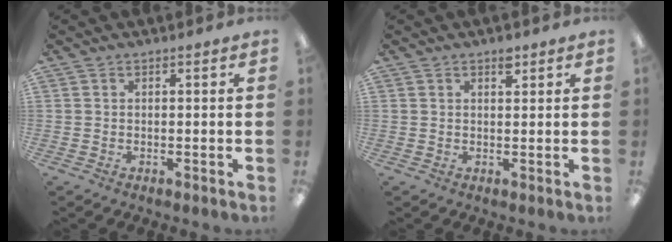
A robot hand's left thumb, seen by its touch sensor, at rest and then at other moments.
{"total": 2.2, "force": [1.5, 0.9, 1.2], "torque": [-0.010, -0.006, 0.024]}